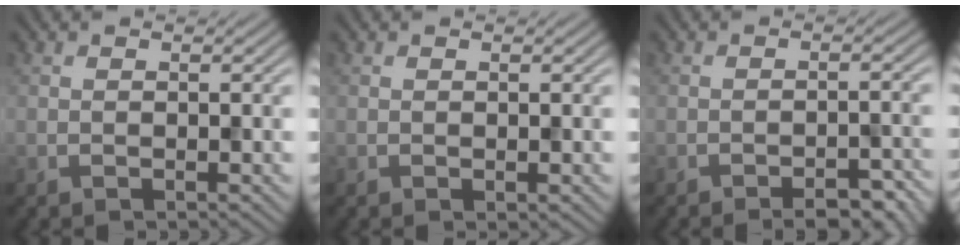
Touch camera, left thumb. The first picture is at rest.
{"total": 0.0}
{"total": 3.9, "force": [-3.0, 1.0, 2.4], "torque": [-0.033, 0.004, -0.036]}